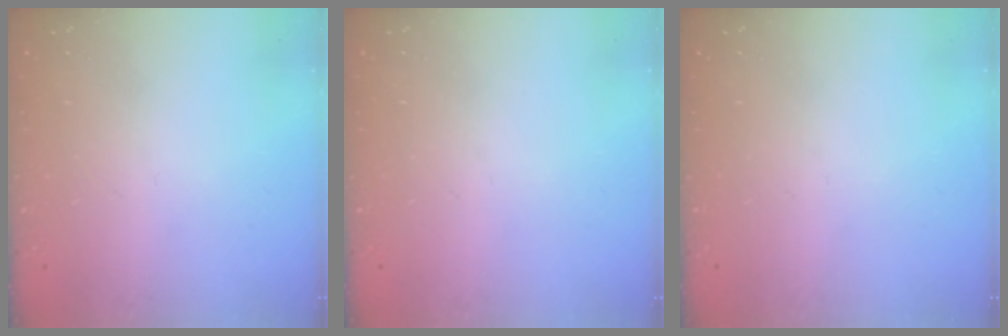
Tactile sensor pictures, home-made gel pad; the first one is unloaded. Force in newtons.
{"total": 0.0}
{"total": 0.0}